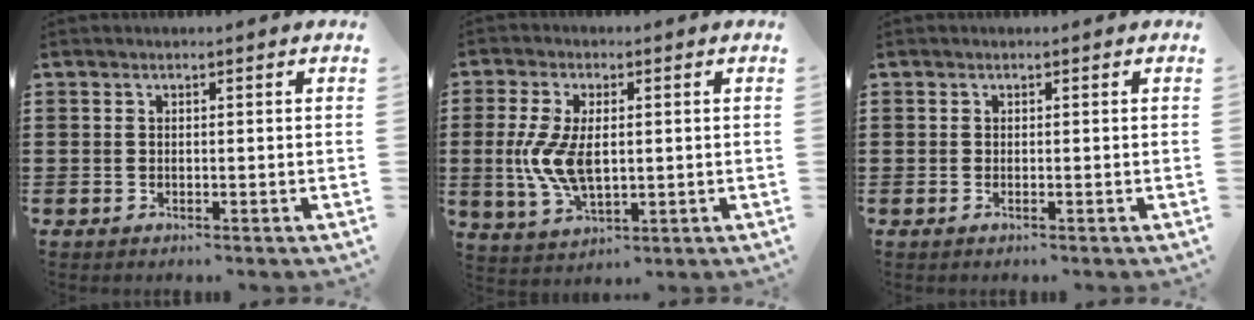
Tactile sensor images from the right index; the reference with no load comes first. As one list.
[{"total": 8.1, "force": [0.1, 3.9, 7.1], "torque": [-0.168, -0.005, -0.004]}, {"total": 0.0}]